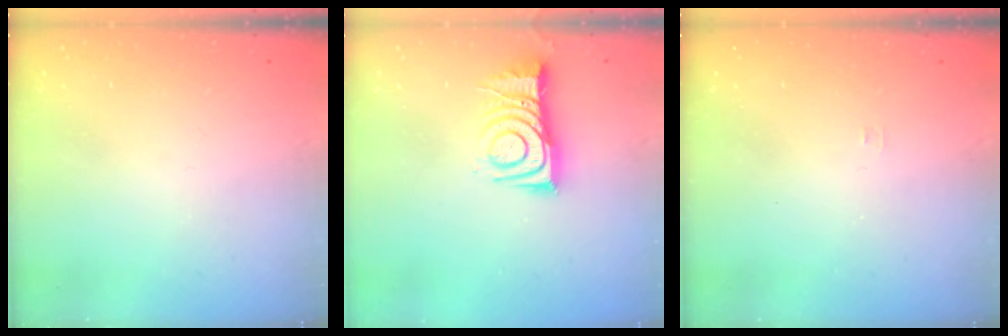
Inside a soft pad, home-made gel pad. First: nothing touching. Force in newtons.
{"total": 10.1, "press": 10.0, "slide": 0.9}
{"total": 3.3, "press": 3.3, "slide": 0.4}